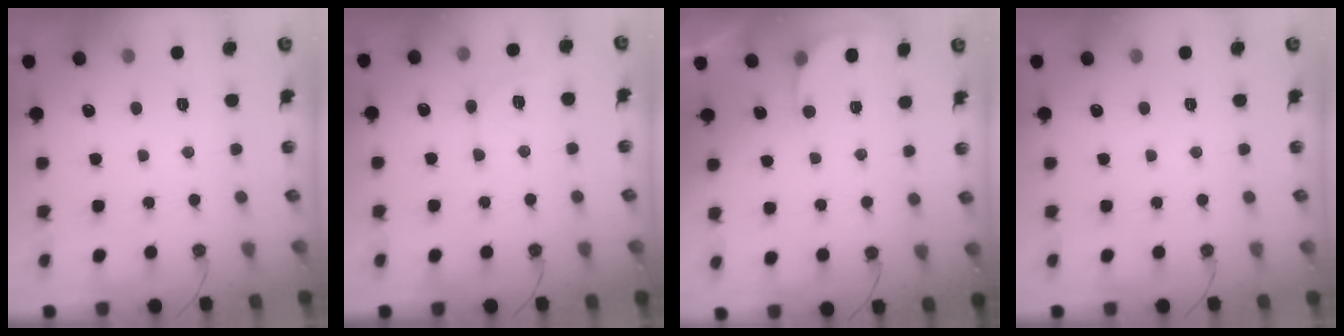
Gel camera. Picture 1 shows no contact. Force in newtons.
{"total": 4.5, "press": 4.5, "slide": 0.6}
{"total": 2.4, "press": 2.4, "slide": 0.2}
{"total": 0.0}